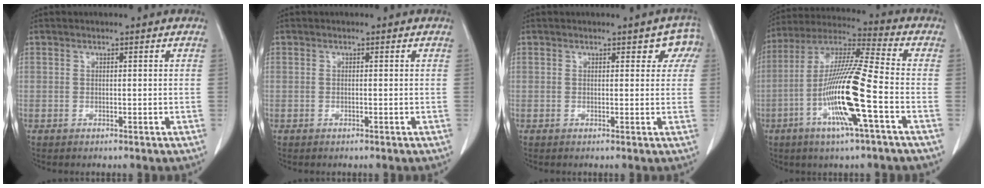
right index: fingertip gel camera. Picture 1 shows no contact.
{"total": 0.0}
{"total": 3.2, "force": [1.7, 2.0, 1.7], "torque": [0.000, 0.006, 0.008]}
{"total": 15.7, "force": [-5.0, -0.1, 14.8], "torque": [-0.296, -0.007, -0.100]}